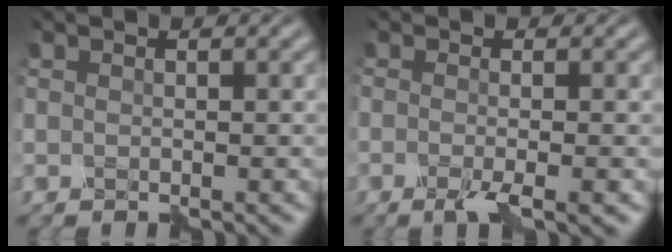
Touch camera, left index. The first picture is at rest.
{"total": 3.0, "force": [-1.6, 0.7, 2.4], "torque": [-0.036, -0.001, -0.028]}